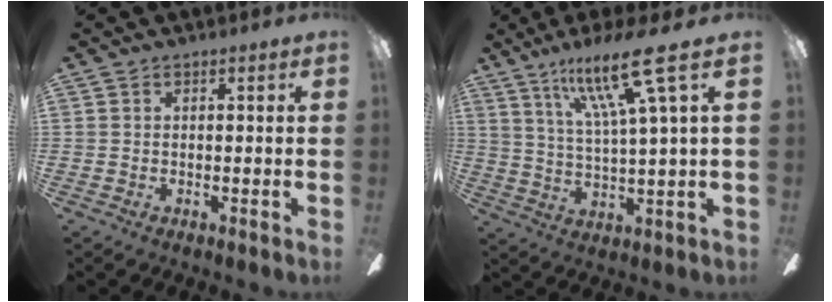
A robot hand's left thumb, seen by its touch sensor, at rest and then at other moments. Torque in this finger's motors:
{"motor_torque": [1.24, 0.79, 1.47, -0.81, 0.13]}